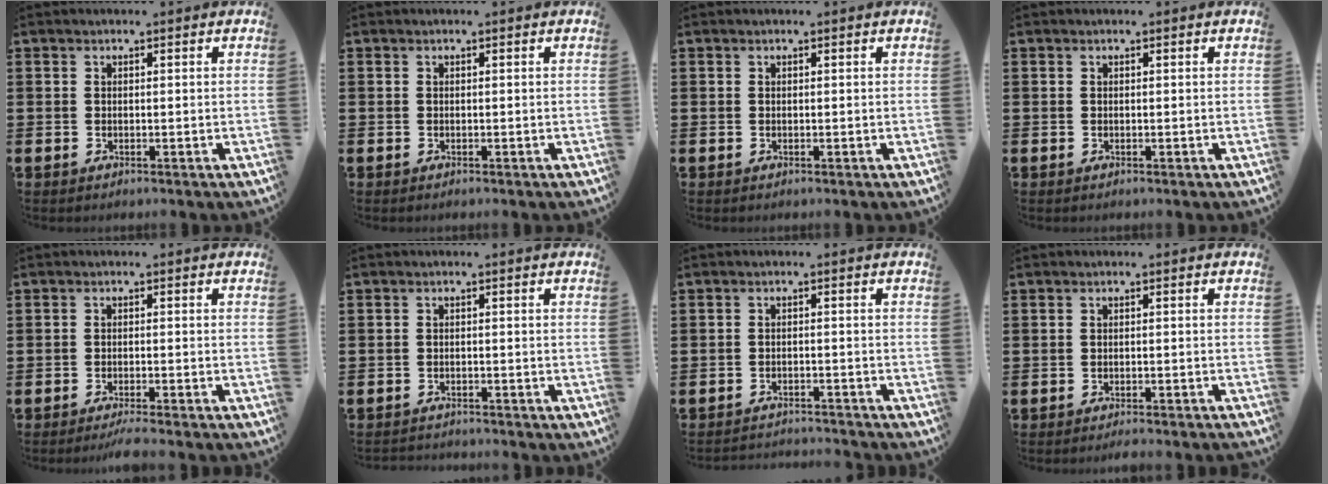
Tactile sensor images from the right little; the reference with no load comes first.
{"total": 0.0}
{"total": 0.0}
{"total": 0.0}
{"total": 1.6, "force": [-1.4, -0.1, 0.8], "torque": [-0.011, 0.001, -0.026]}
{"total": 1.2, "force": [-1.2, 0.0, -0.1], "torque": [0.000, 0.002, -0.024]}
{"total": 2.0, "force": [-2.0, -0.1, -0.2], "torque": [-0.002, 0.003, -0.043]}
{"total": 1.0, "force": [-0.9, -0.2, 0.2], "torque": [-0.003, -0.002, -0.019]}